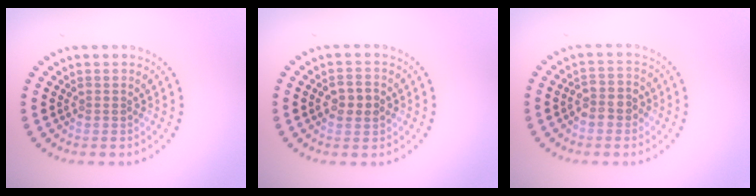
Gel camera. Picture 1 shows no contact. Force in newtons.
{"total": 2.4, "press": 2.4, "slide": 0.2}
{"total": 2.2, "press": 2.1, "slide": 0.7}